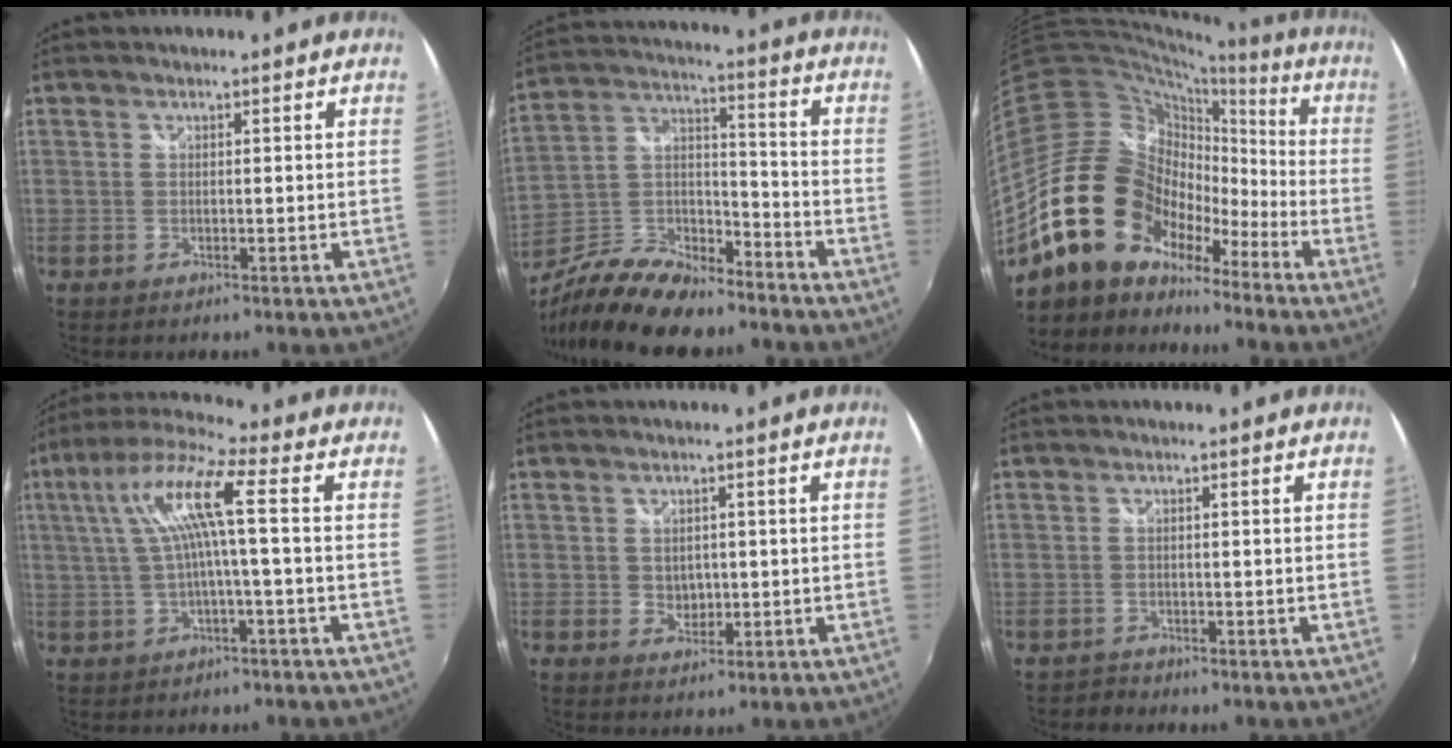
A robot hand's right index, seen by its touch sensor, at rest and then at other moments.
{"total": 18.0, "force": [-13.4, 6.8, 10.0], "torque": [-0.214, -0.004, -0.239]}
{"total": 18.9, "force": [-11.8, 12.8, 7.3], "torque": [-0.150, 0.023, -0.212]}
{"total": 9.7, "force": [0.9, 0.7, 9.7], "torque": [-0.191, 0.017, 0.023]}
{"total": 3.1, "force": [0.2, 2.5, 1.7], "torque": [-0.025, 0.000, 0.005]}
{"total": 1.3, "force": [-1.0, 0.7, -0.4], "torque": [0.004, 0.005, -0.018]}